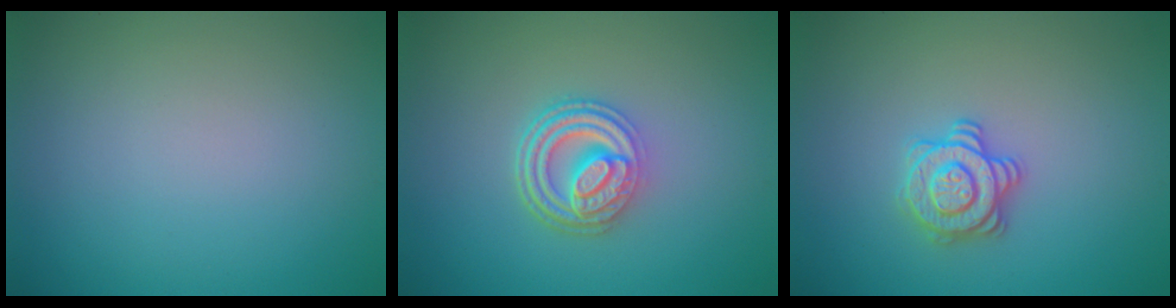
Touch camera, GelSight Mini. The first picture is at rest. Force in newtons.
{"total": 4.6, "press": 3.3, "slide": 3.2}
{"total": 2.8, "press": 2.7, "slide": 0.7}